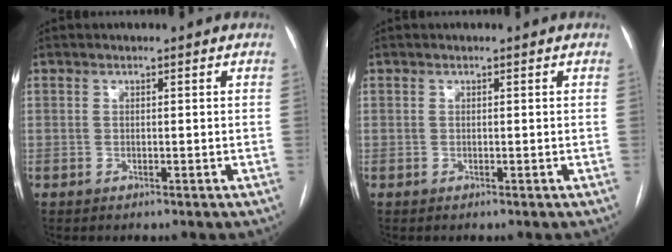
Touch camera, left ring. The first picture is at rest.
{"total": 0.0}